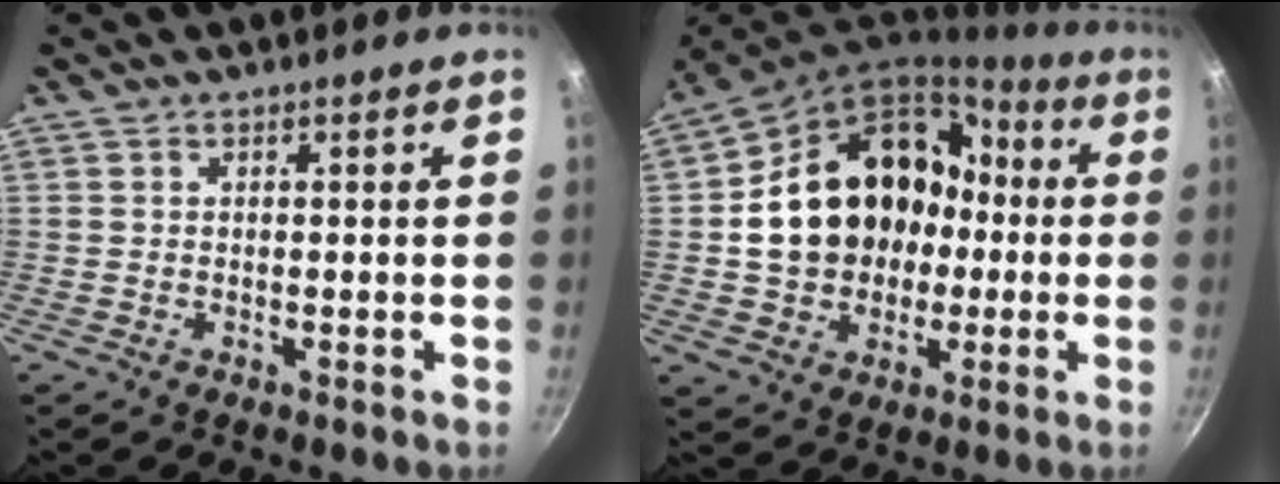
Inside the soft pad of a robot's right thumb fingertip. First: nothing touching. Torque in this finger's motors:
{"motor_torque": [1.32, 3.69, 1.35, -0.56, 0.53]}